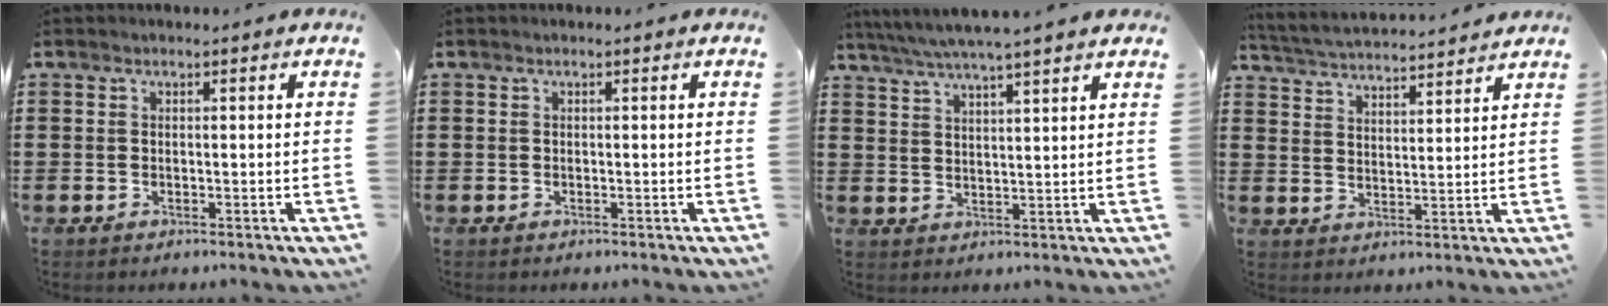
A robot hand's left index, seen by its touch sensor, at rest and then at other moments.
{"total": 0.0}
{"total": 4.6, "force": [4.1, -0.3, 1.9], "torque": [-0.051, -0.016, 0.072]}
{"total": 3.6, "force": [3.6, -0.1, 0.3], "torque": [-0.025, -0.024, 0.059]}